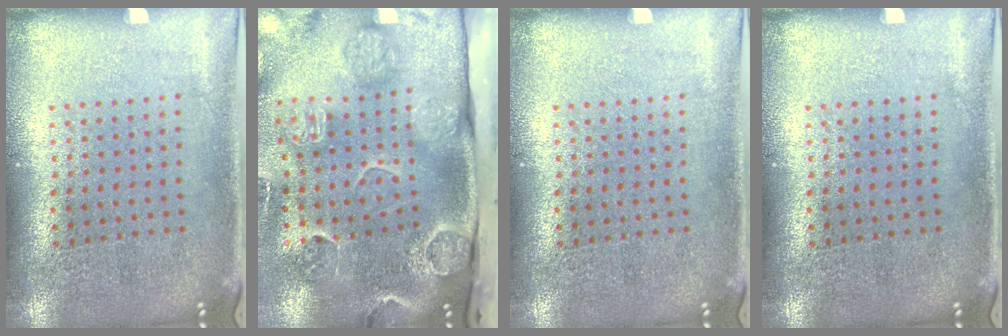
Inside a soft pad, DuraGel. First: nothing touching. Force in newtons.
{"total": 3.9, "press": 3.3, "slide": 2.1}
{"total": 0.0}
{"total": 0.0}